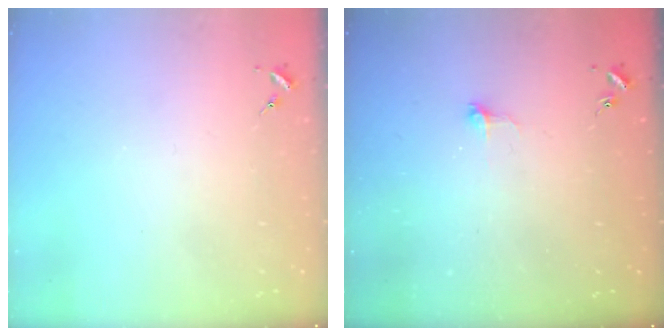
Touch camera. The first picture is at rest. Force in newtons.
{"total": 6.2, "press": 6.2, "slide": 0.6}